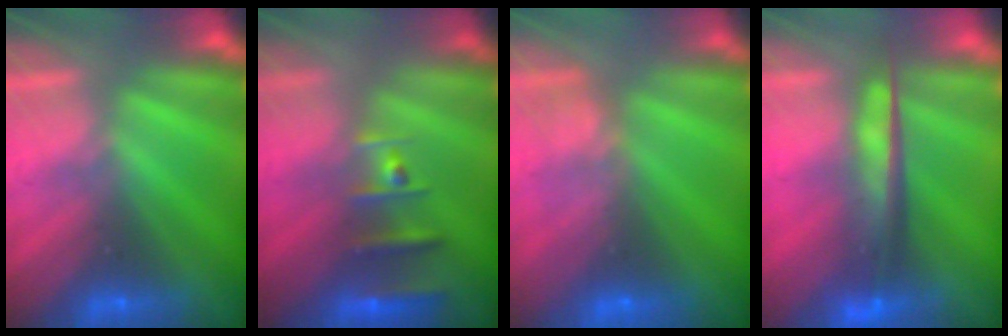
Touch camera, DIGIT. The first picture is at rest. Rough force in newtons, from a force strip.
{"total": 2.4}
{"total": 9.0}
{"total": 7.8}